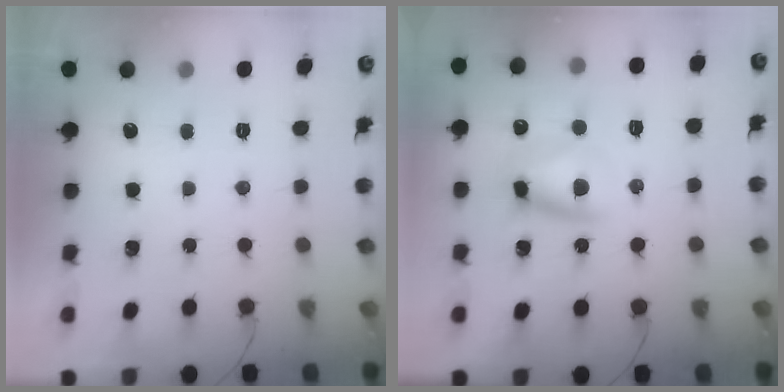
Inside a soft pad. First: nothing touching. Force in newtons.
{"total": 10.5, "press": 10.3, "slide": 2.0}